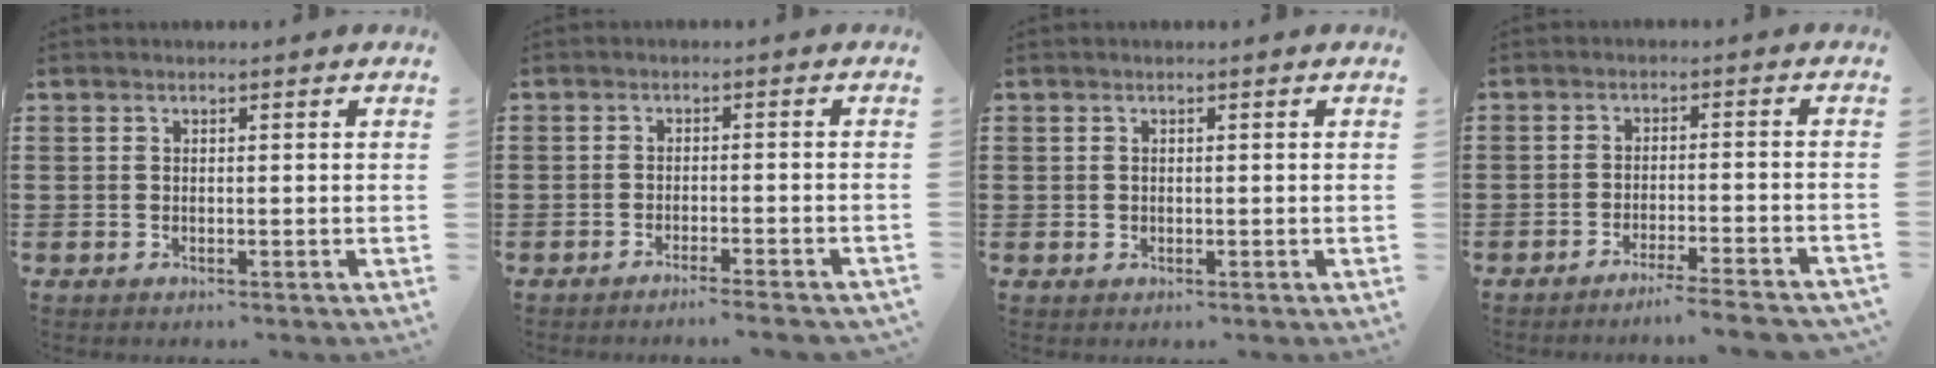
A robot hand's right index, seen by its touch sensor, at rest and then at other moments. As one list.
[{"total": 2.3, "force": [-2.1, -0.4, 0.8], "torque": [-0.015, -0.001, -0.042]}, {"total": 0.5, "force": [0.1, 0.5, 0.0], "torque": [-0.001, 0.005, 0.001]}, {"total": 3.7, "force": [-3.4, -0.8, 1.3], "torque": [-0.021, -0.009, -0.068]}]